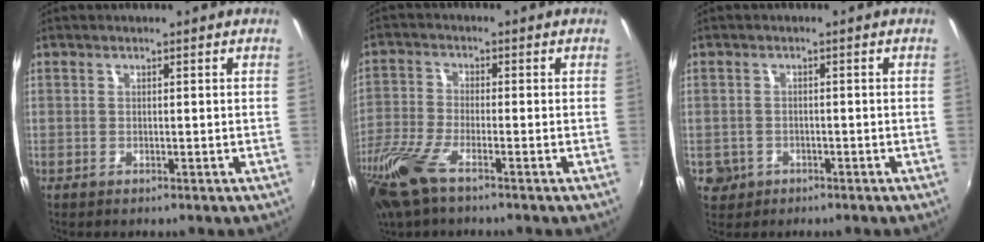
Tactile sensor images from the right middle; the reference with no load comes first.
{"total": 11.1, "force": [-7.2, 3.1, 7.8], "torque": [-0.187, -0.035, -0.149]}
{"total": 4.3, "force": [-1.7, 3.8, 1.3], "torque": [-0.039, -0.002, -0.024]}